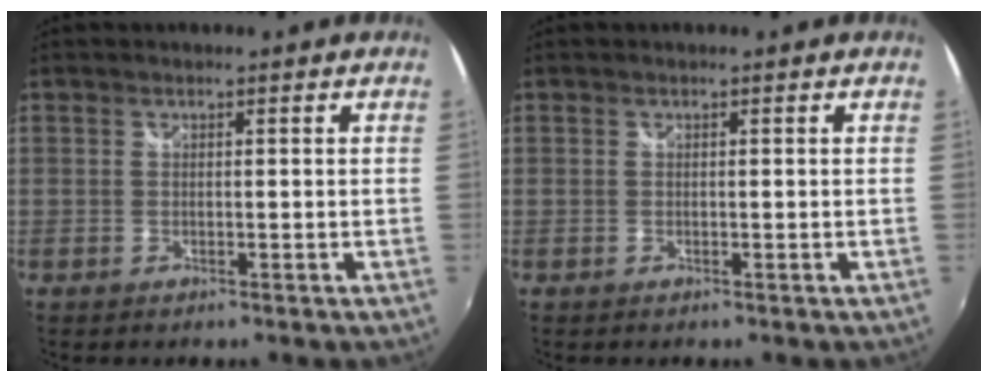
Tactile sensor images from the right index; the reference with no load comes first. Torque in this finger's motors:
{"motor_torque": [0.00, 0.00, 0.00, 0.00]}